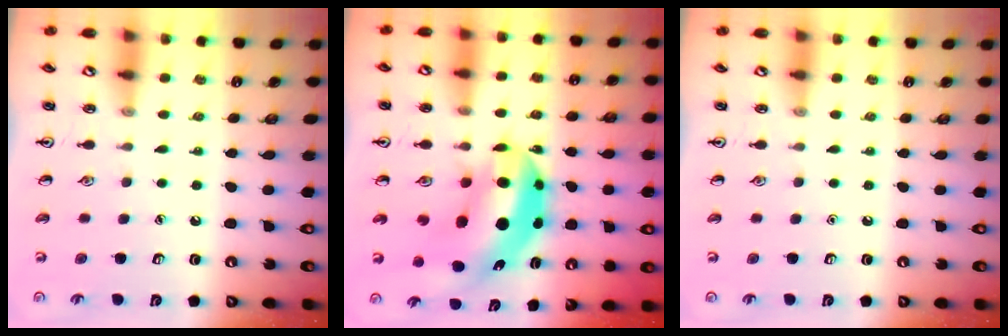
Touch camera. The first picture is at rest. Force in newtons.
{"total": 11.9, "press": 11.3, "slide": 3.6}
{"total": 0.0}